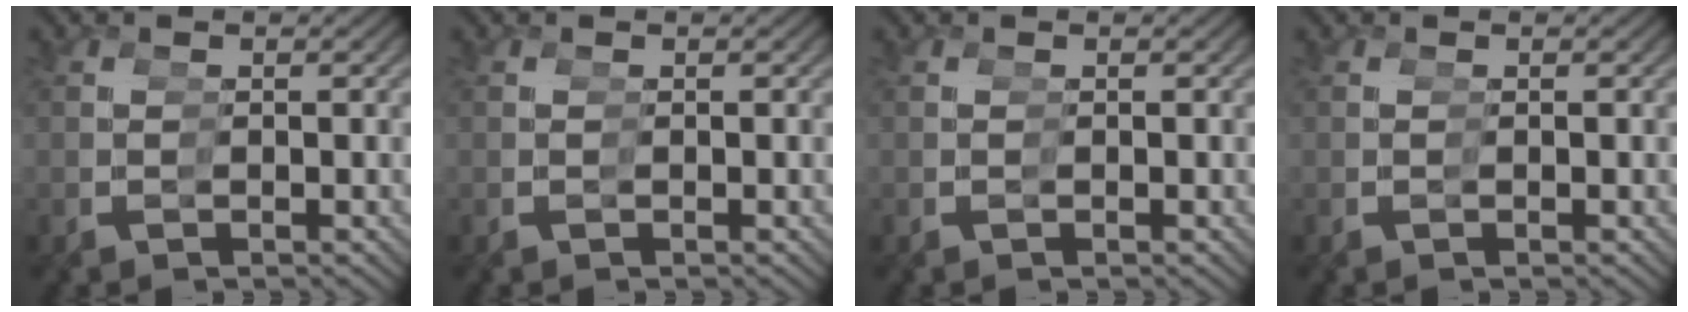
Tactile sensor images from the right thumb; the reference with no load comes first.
{"total": 0.0}
{"total": 0.0}
{"total": 0.0}